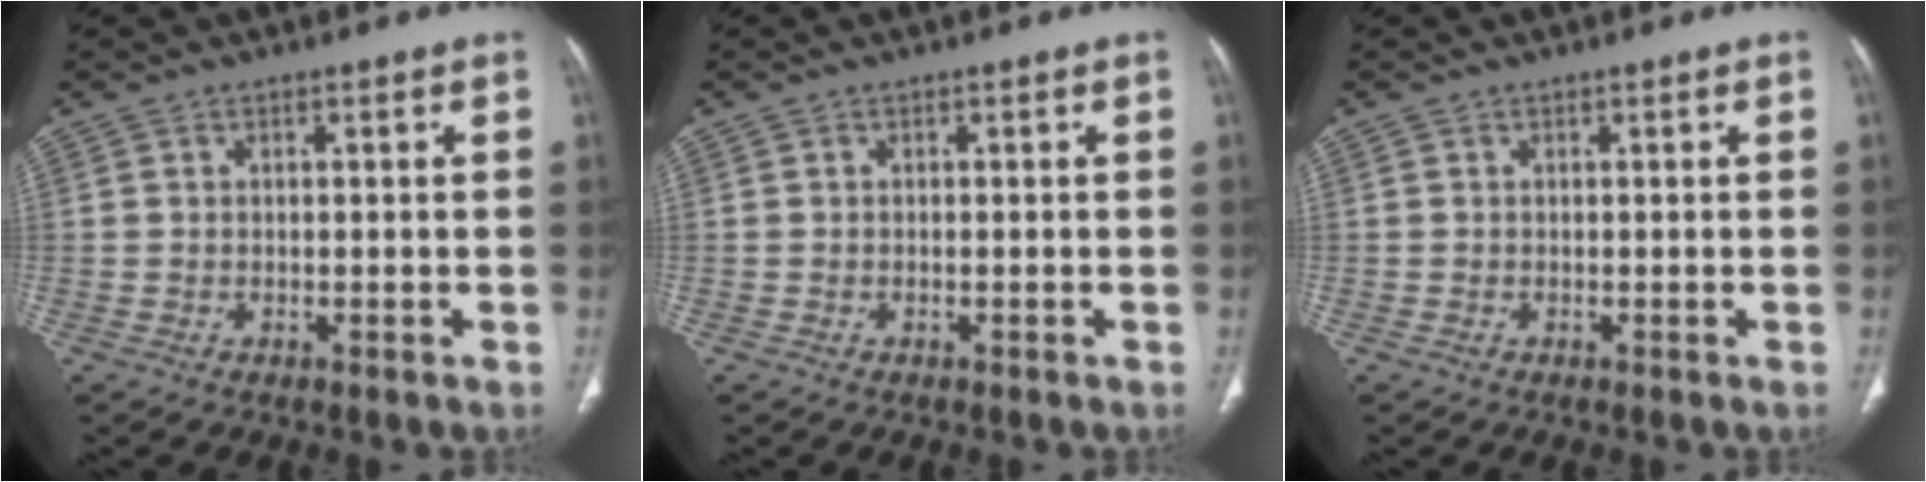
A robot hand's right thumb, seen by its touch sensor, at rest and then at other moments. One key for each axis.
{"total": 0.0}
{"total": 0.0}